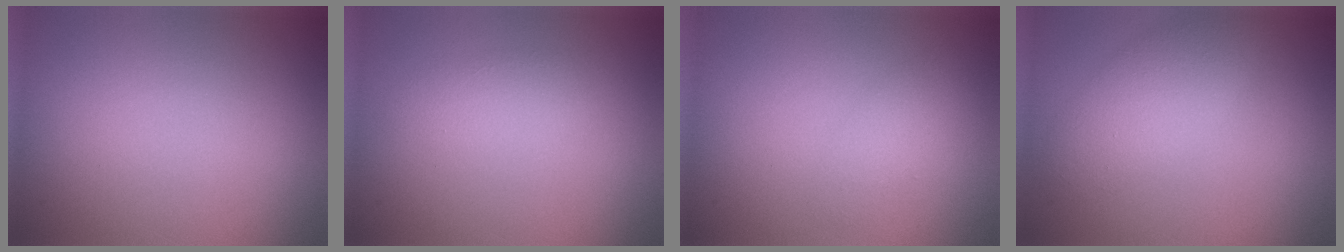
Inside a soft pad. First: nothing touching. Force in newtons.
{"total": 1.8, "press": 1.8, "slide": 0.0}
{"total": 1.5, "press": 1.5, "slide": 0.1}
{"total": 3.4, "press": 3.4, "slide": 0.2}